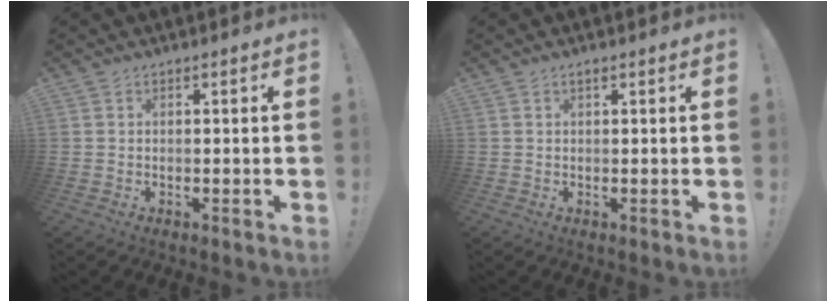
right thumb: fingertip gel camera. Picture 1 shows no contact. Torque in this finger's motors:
{"motor_torque": [-0.08, 0.23, 0.20, 0.17, -0.02]}